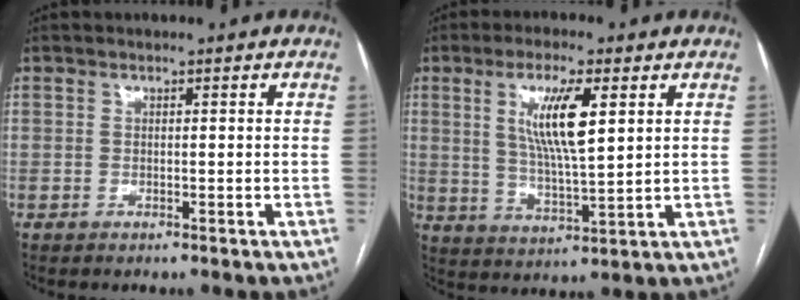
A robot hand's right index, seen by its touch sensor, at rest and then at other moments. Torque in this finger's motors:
{"motor_torque": [0.64, 0.40, 0.32, 0.17]}